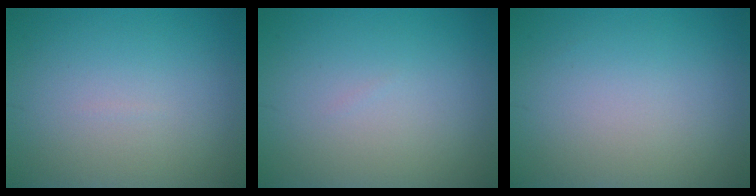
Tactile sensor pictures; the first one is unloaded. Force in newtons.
{"total": 0.0}
{"total": 0.0}